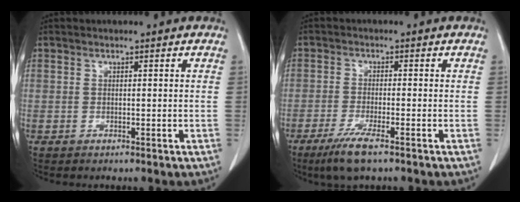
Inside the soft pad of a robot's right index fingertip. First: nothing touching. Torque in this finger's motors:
{"motor_torque": [0.45, -0.42, 0.12, 0.04]}